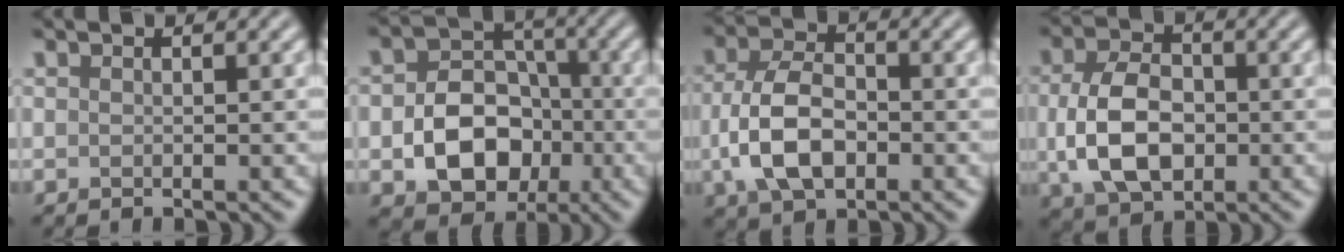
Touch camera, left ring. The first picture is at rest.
{"total": 7.5, "force": [-2.0, 5.8, 4.4], "torque": [-0.070, -0.008, -0.030]}
{"total": 6.5, "force": [-1.5, 3.9, 4.9], "torque": [-0.106, 0.001, -0.034]}
{"total": 7.1, "force": [-0.6, 4.7, 5.2], "torque": [-0.112, -0.003, -0.014]}